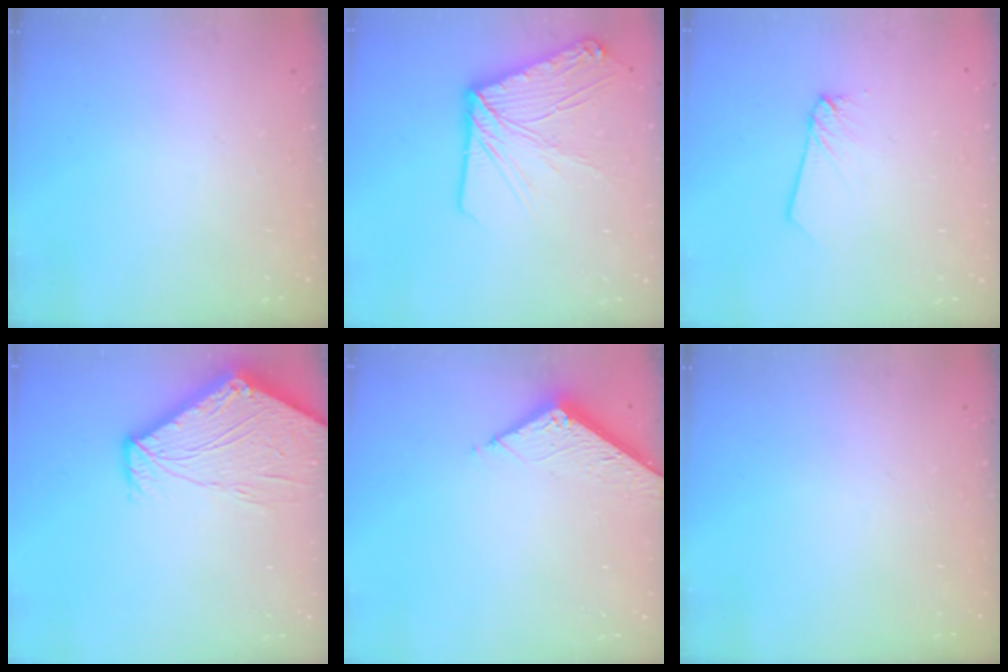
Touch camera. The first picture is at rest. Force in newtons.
{"total": 14.5, "press": 14.5, "slide": 1.3}
{"total": 1.7, "press": 1.7, "slide": 0.1}
{"total": 11.9, "press": 11.8, "slide": 1.3}
{"total": 5.9, "press": 5.9, "slide": 0.4}
{"total": 0.0}